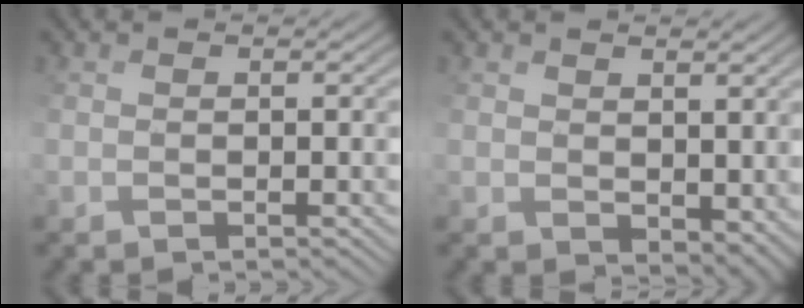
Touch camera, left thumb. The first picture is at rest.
{"total": 5.0, "force": [0.7, 3.9, 3.0], "torque": [-0.083, -0.022, 0.029]}